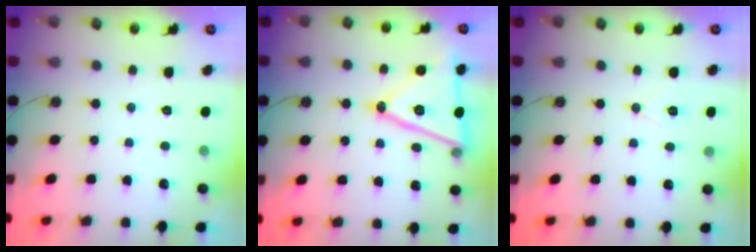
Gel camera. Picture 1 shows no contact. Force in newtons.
{"total": 18.6, "press": 18.3, "slide": 3.3}
{"total": 5.9, "press": 3.9, "slide": 4.4}